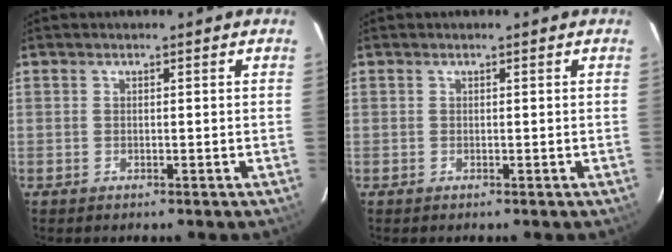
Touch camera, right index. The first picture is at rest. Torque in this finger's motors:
{"motor_torque": [0.21, 0.17, -0.01, 0.01]}